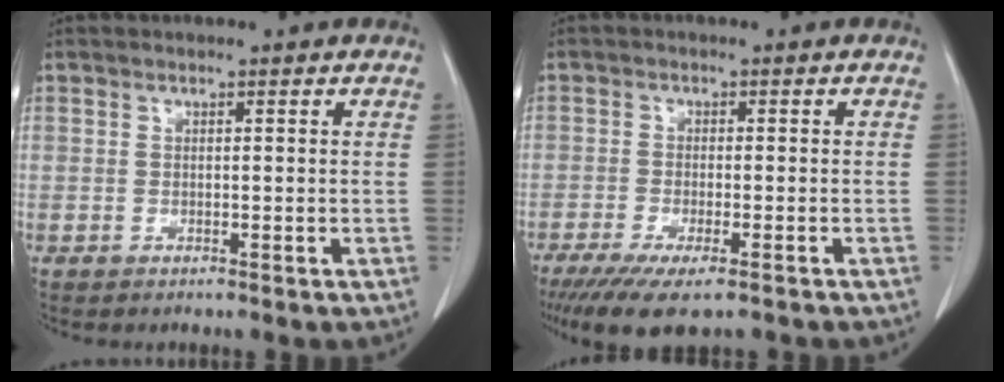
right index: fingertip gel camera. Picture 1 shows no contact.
{"total": 9.9, "force": [-7.3, 1.9, 6.4], "torque": [-0.092, -0.020, -0.111]}